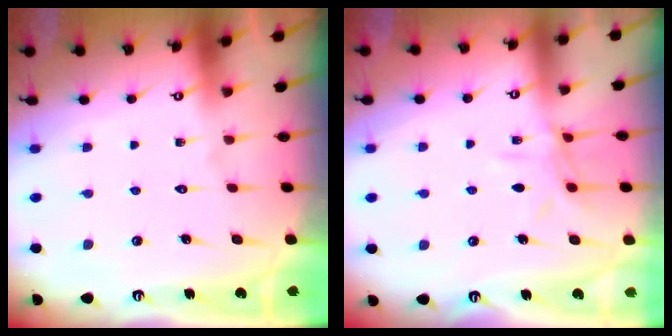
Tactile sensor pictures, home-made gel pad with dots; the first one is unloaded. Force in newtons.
{"total": 7.5, "press": 7.5, "slide": 0.6}